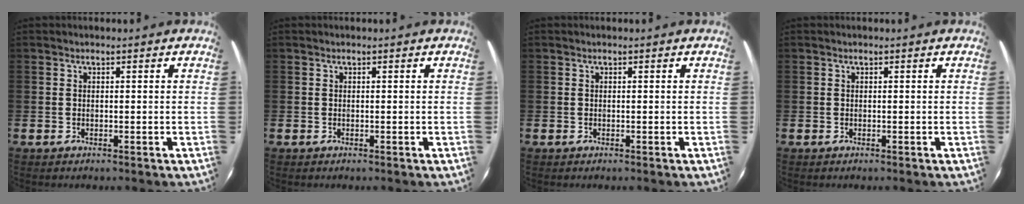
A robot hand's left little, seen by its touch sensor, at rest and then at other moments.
{"total": 0.0}
{"total": 0.0}
{"total": 0.0}